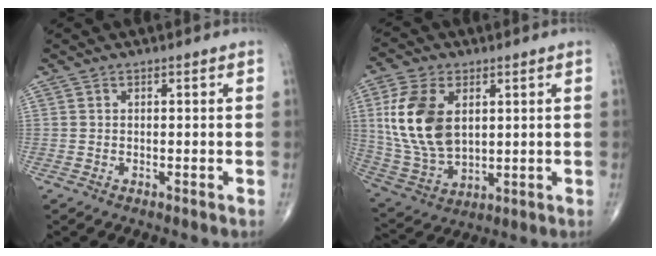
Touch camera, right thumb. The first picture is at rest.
{"total": 15.7, "force": [3.5, 9.7, 11.8], "torque": [-0.229, -0.013, 0.079]}